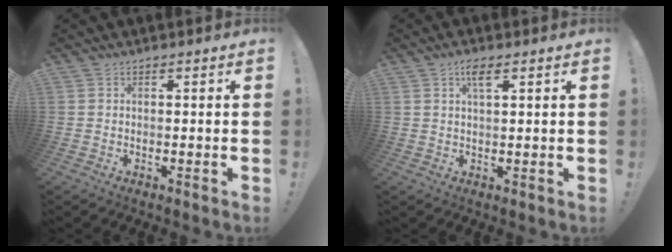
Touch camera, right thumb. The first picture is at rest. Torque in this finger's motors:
{"motor_torque": [0.08, 0.79, 0.24, -0.19, 0.04]}